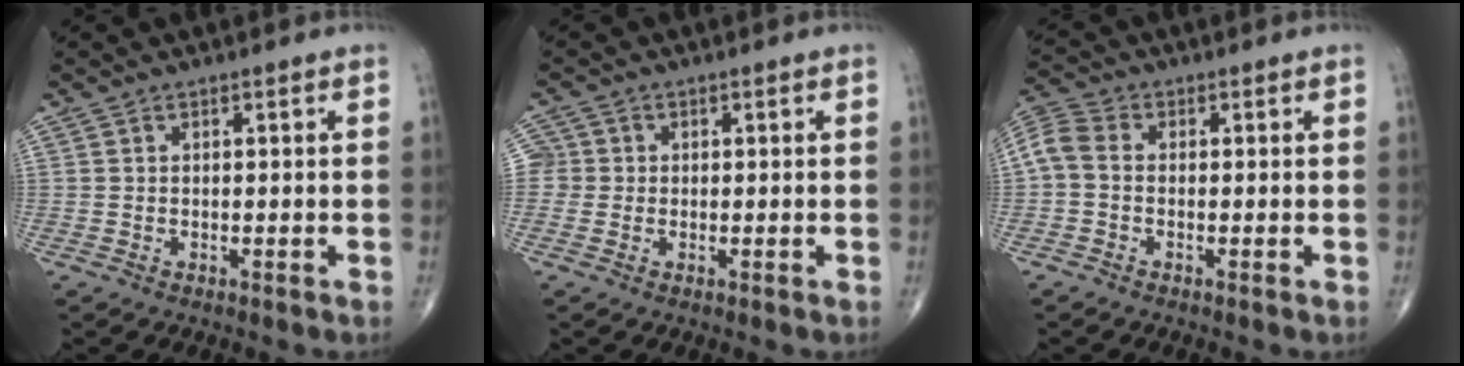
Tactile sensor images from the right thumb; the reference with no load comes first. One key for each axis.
{"total": 3.0, "fx": 0.0, "fy": 3.0, "fz": 0.3, "tx": 0.015, "ty": 0.009, "tz": -0.004}
{"total": 6.7, "fx": -0.3, "fy": 4.8, "fz": 4.7, "tx": -0.105, "ty": 0.018, "tz": -0.018}